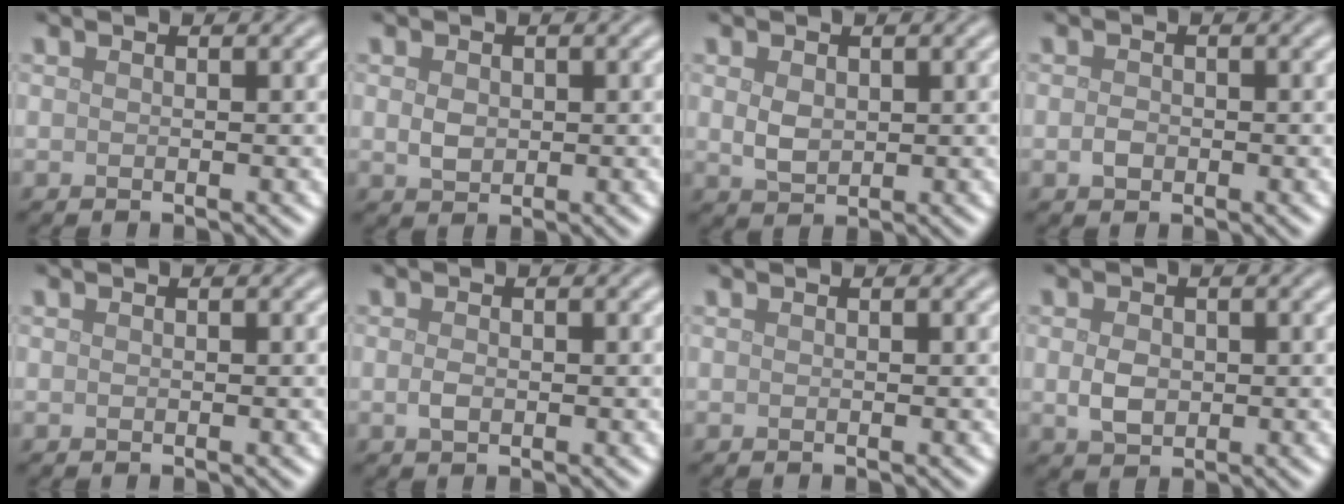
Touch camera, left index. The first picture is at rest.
{"total": 1.8, "force": [0.2, 1.4, 1.1], "torque": [-0.023, 0.000, 0.004]}
{"total": 2.1, "force": [0.4, 1.5, 1.4], "torque": [-0.032, 0.000, 0.012]}
{"total": 1.2, "force": [-0.3, 0.9, 0.7], "torque": [-0.015, -0.001, -0.008]}
{"total": 0.0}
{"total": 1.2, "force": [-0.1, 0.7, 0.9], "torque": [-0.019, -0.001, -0.004]}
{"total": 0.0}
{"total": 2.4, "force": [0.0, 1.8, 1.6], "torque": [-0.033, -0.002, 0.000]}